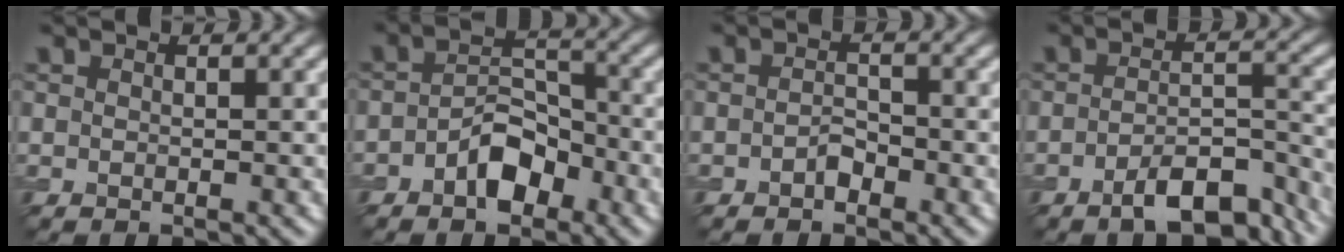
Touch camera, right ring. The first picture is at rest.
{"total": 4.1, "force": [-2.2, 2.3, 2.6], "torque": [-0.039, 0.011, -0.039]}
{"total": 1.3, "force": [-0.8, 0.7, 0.7], "torque": [-0.013, 0.004, -0.016]}
{"total": 6.9, "force": [-4.7, 2.3, 4.5], "torque": [-0.066, 0.003, -0.075]}